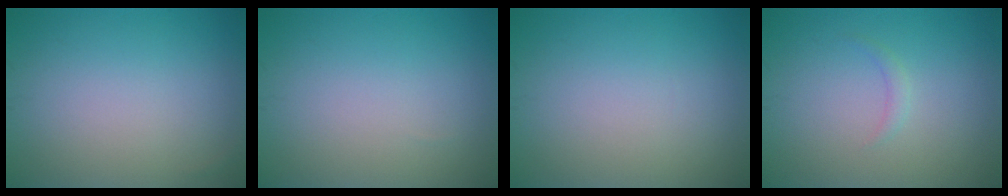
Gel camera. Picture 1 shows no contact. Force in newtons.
{"total": 0.0}
{"total": 0.0}
{"total": 0.8, "press": 0.8, "slide": 0.0}